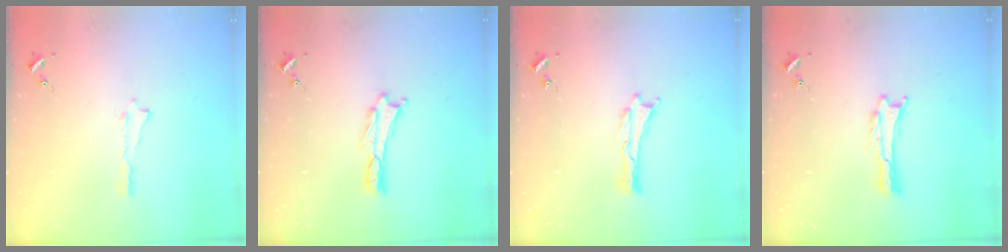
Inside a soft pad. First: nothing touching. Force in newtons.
{"total": 0.0}
{"total": 0.0}
{"total": 0.0}